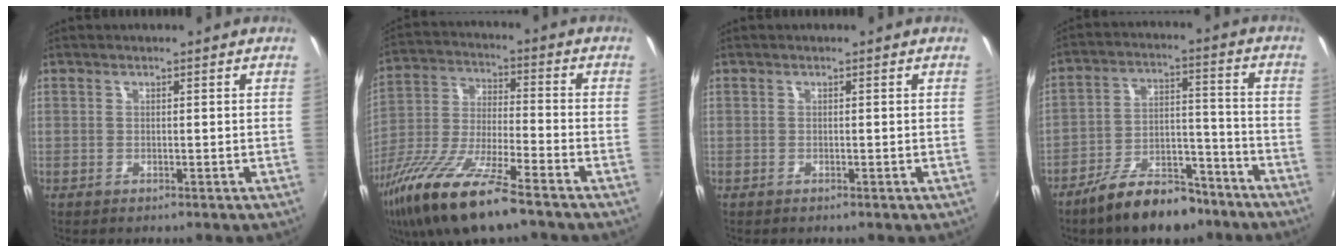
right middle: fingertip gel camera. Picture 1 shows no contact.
{"total": 17.5, "force": [-11.6, 3.2, 12.7], "torque": [-0.267, -0.040, -0.220]}
{"total": 0.0}
{"total": 13.2, "force": [-9.8, 5.6, 6.9], "torque": [-0.128, 0.019, -0.150]}